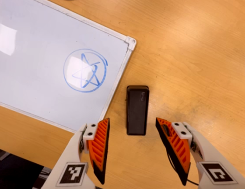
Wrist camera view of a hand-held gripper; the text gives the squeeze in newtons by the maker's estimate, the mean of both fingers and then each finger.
{"total": 0.0}